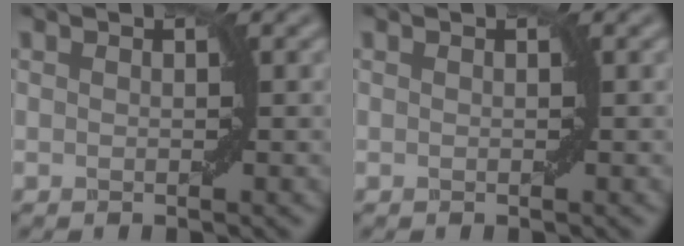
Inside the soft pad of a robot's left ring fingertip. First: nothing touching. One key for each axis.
{"total": 0.0}